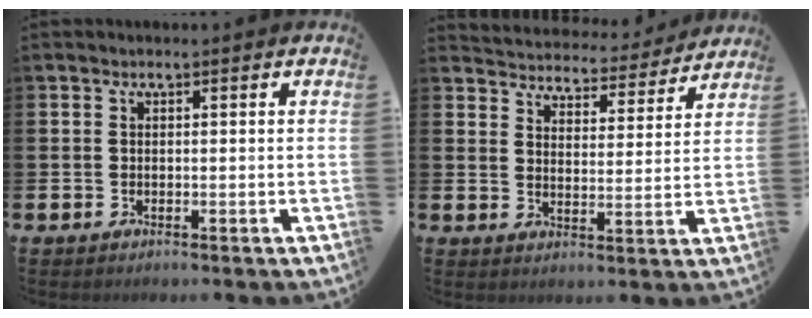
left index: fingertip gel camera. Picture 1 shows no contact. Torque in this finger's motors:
{"motor_torque": [0.96, -1.18, 0.44, 0.04]}